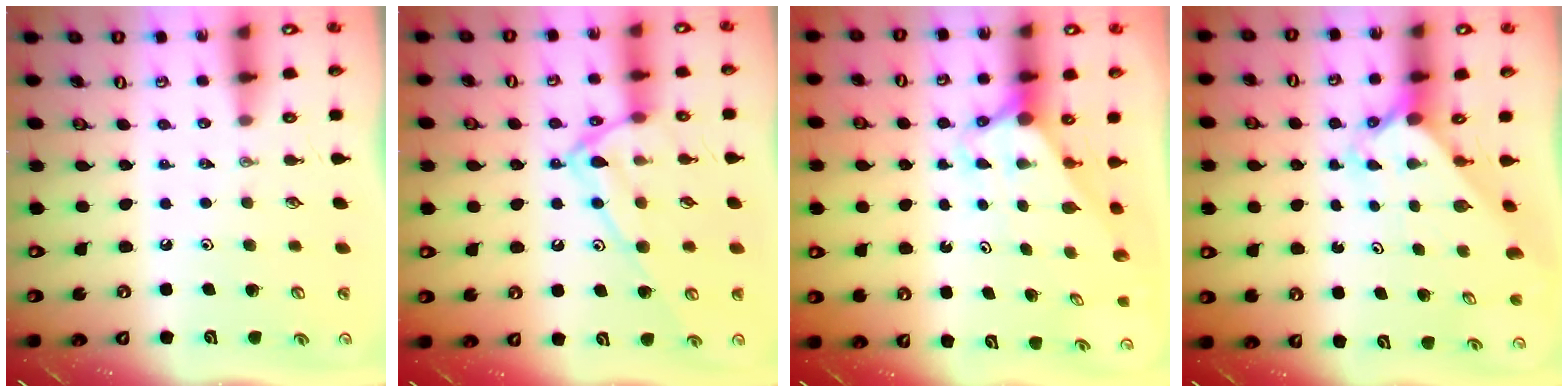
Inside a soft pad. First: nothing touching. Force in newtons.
{"total": 15.1, "press": 15.0, "slide": 1.1}
{"total": 2.7, "press": 2.7, "slide": 0.0}
{"total": 2.4, "press": 2.4, "slide": 0.2}